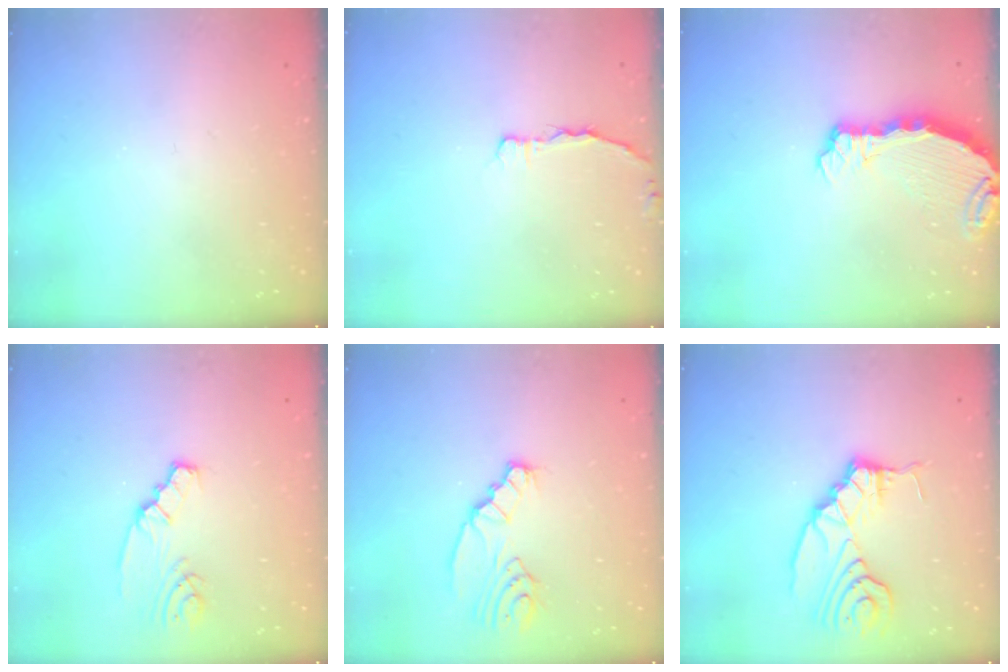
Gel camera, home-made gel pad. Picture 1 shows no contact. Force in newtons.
{"total": 2.0, "press": 2.0, "slide": 0.3}
{"total": 5.7, "press": 5.6, "slide": 0.6}
{"total": 2.7, "press": 2.7, "slide": 0.4}
{"total": 4.0, "press": 3.9, "slide": 0.5}
{"total": 9.1, "press": 9.1, "slide": 0.3}